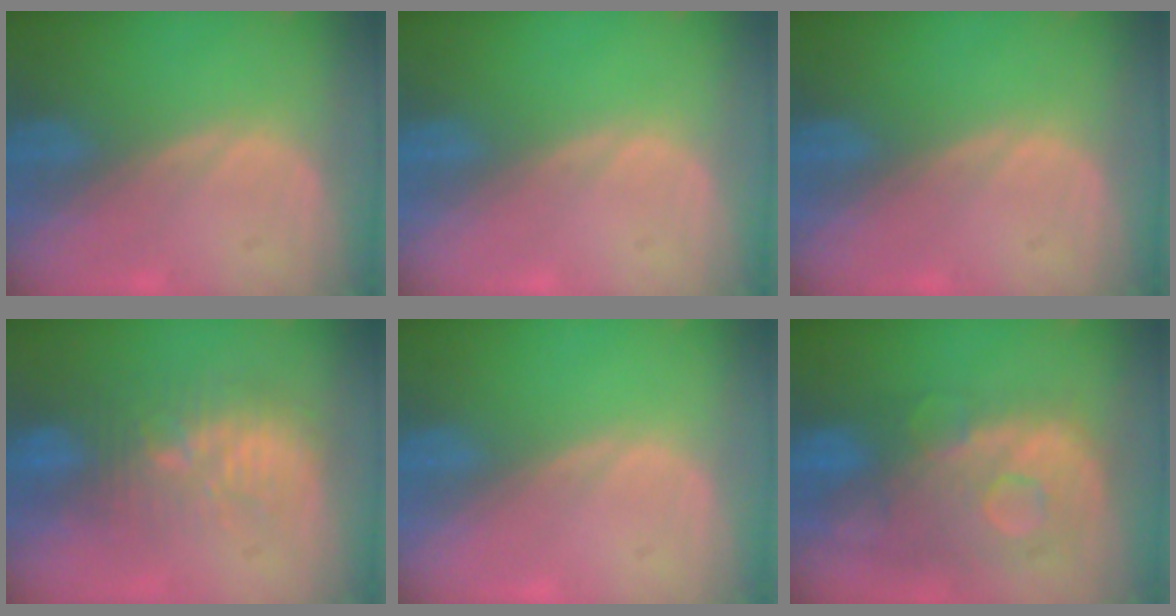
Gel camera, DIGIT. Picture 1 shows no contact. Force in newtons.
{"total": 0.0}
{"total": 0.0}
{"total": 9.7, "press": 9.1, "slide": 3.4}
{"total": 0.0}
{"total": 11.2, "press": 9.7, "slide": 5.6}